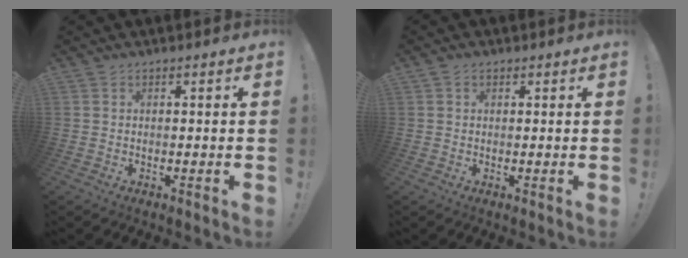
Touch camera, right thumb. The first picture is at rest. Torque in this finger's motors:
{"motor_torque": [0.03, -0.37, -0.17, 0.19, 0.11]}